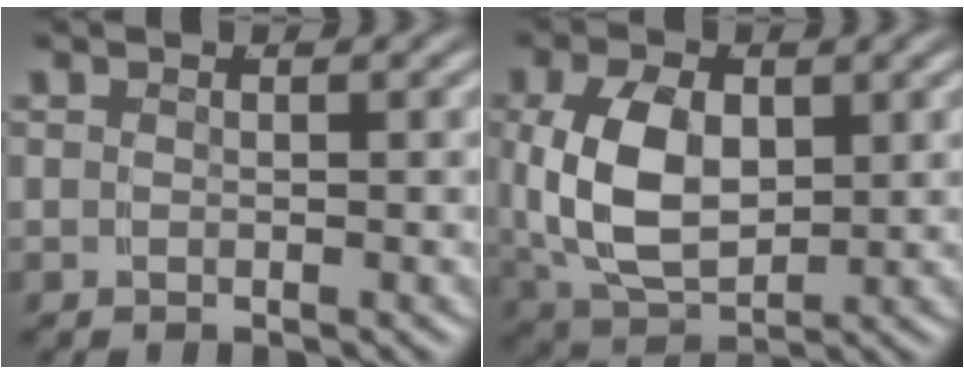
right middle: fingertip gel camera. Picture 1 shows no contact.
{"total": 8.2, "force": [0.0, 5.7, 5.9], "torque": [-0.141, -0.021, 0.017]}